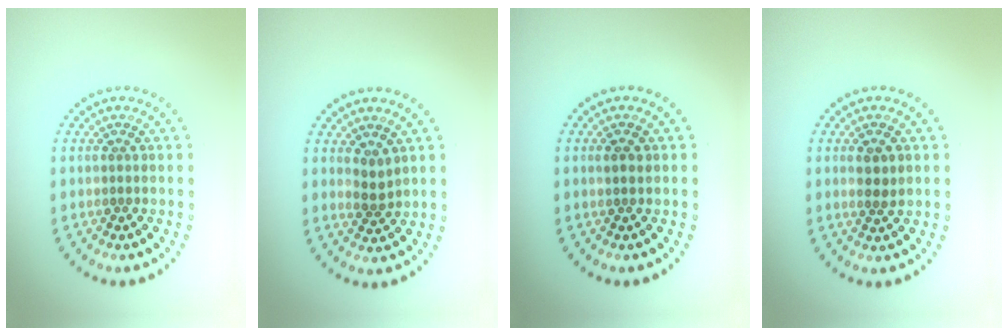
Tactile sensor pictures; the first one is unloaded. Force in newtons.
{"total": 1.5, "press": 1.3, "slide": 0.7}
{"total": 1.0, "press": 1.0, "slide": 0.1}
{"total": 2.0, "press": 2.0, "slide": 0.5}